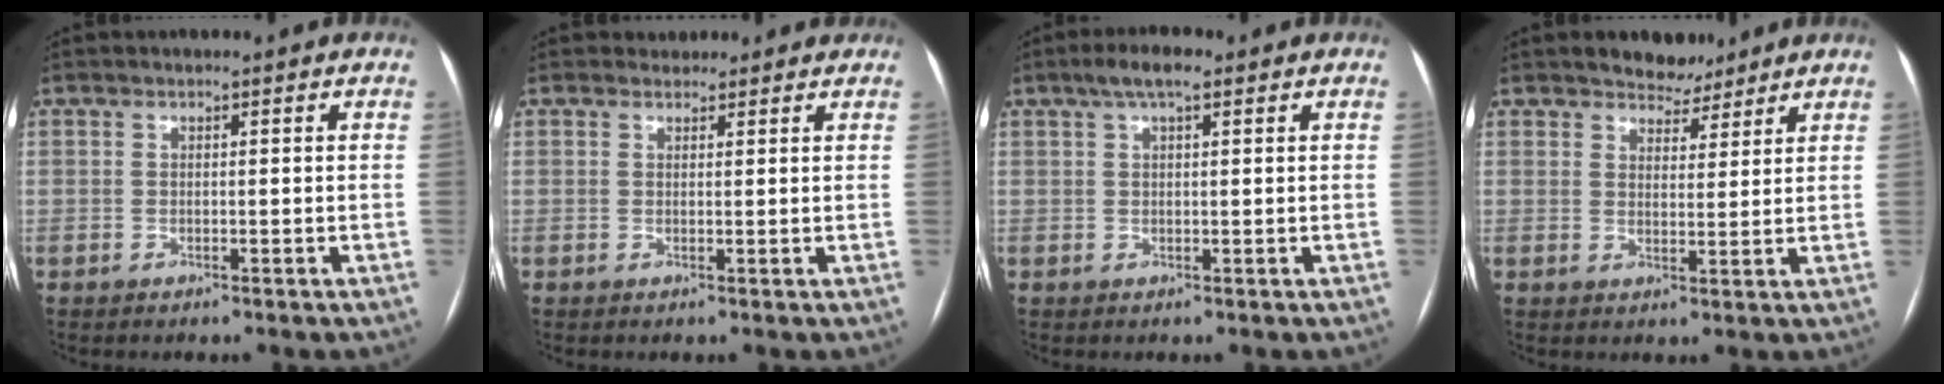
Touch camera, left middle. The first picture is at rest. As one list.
[{"total": 3.3, "force": [2.8, 1.6, -0.1], "torque": [0.013, 0.012, 0.026]}, {"total": 4.2, "force": [2.5, 1.0, 3.2], "torque": [-0.062, 0.021, 0.042]}, {"total": 4.5, "force": [3.9, 2.1, 0.8], "torque": [-0.004, -0.001, 0.059]}]